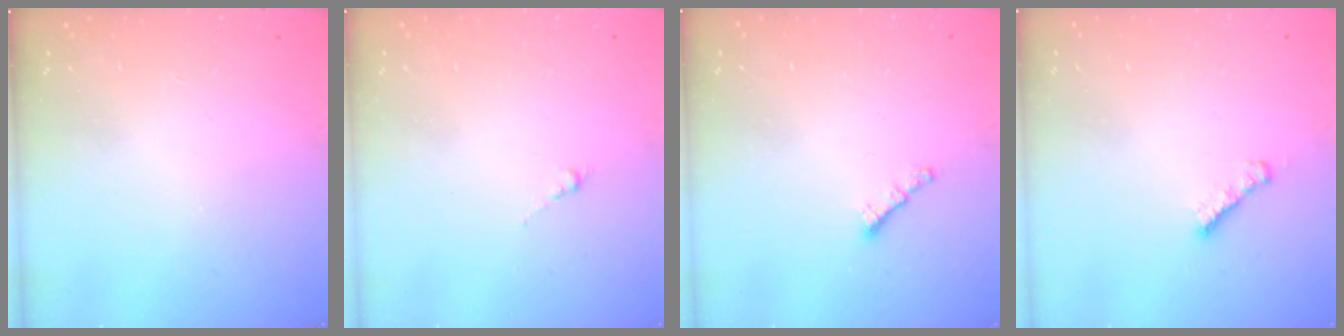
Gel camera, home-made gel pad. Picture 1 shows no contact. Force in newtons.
{"total": 0.5, "press": 0.3, "slide": 0.4}
{"total": 0.6, "press": 0.5, "slide": 0.4}
{"total": 2.3, "press": 2.3, "slide": 0.4}